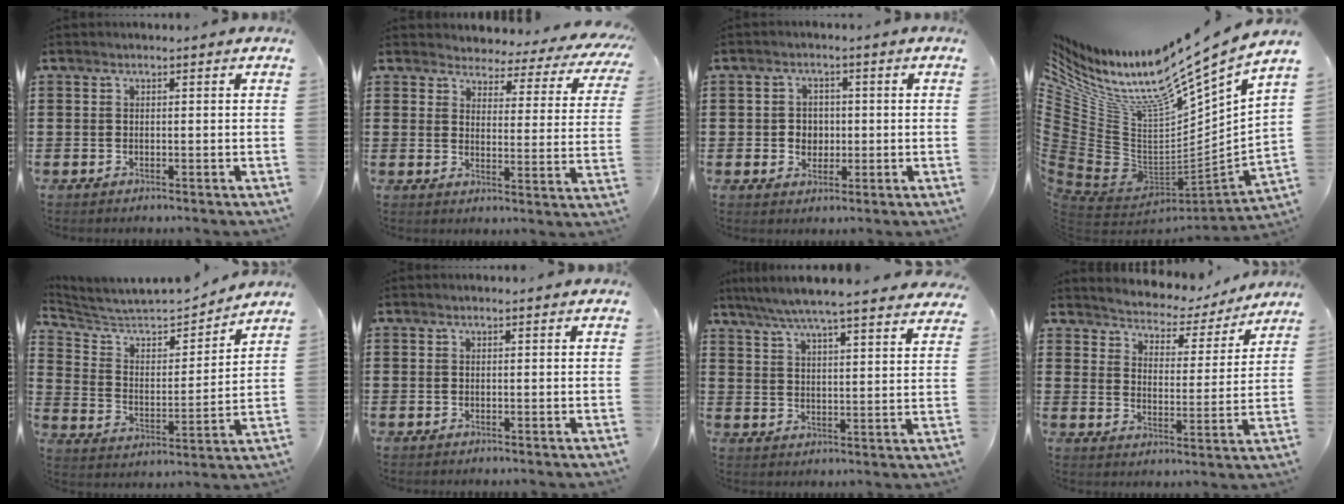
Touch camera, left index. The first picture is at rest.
{"total": 3.0, "force": [2.9, 0.7, 0.2], "torque": [-0.025, -0.027, 0.045]}
{"total": 2.9, "force": [-0.3, 2.6, 1.3], "torque": [-0.026, 0.003, -0.012]}
{"total": 11.6, "force": [8.6, 1.5, 7.7], "torque": [-0.164, -0.085, 0.125]}
{"total": 5.7, "force": [5.2, 1.5, 1.9], "torque": [-0.067, -0.040, 0.082]}
{"total": 0.0}
{"total": 6.0, "force": [5.3, -0.5, 2.7], "torque": [-0.073, -0.034, 0.089]}
{"total": 3.6, "force": [3.6, 0.5, -0.2], "torque": [-0.022, -0.036, 0.054]}